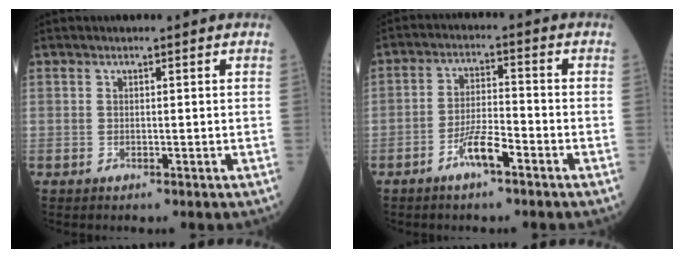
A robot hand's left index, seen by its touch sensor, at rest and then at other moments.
{"total": 5.3, "force": [-3.3, 0.8, 4.1], "torque": [-0.084, 0.000, -0.063]}